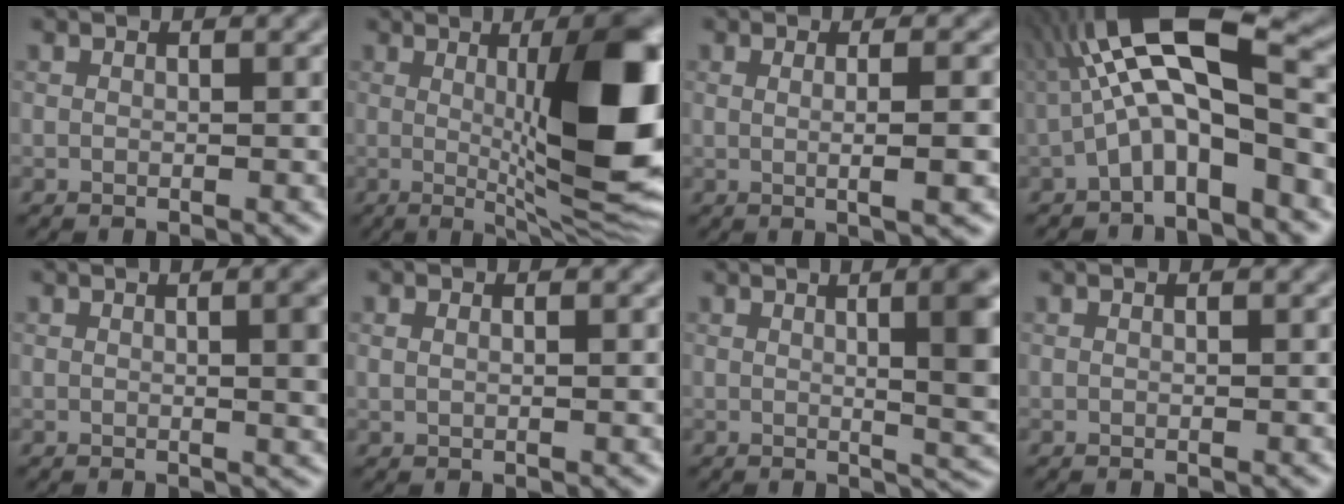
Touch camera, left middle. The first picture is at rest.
{"total": 11.3, "force": [0.1, 2.1, 11.1], "torque": [-0.155, -0.001, 0.019]}
{"total": 3.5, "force": [-0.5, 0.6, 3.4], "torque": [-0.048, 0.005, 0.002]}
{"total": 8.5, "force": [-0.9, 2.6, 8.1], "torque": [-0.155, 0.034, -0.015]}
{"total": 5.6, "force": [0.9, 2.1, 5.1], "torque": [-0.026, 0.019, 0.014]}
{"total": 0.7, "force": [0.1, 0.4, 0.6], "torque": [-0.006, -0.002, 0.006]}
{"total": 8.0, "force": [1.5, 2.3, 7.5], "torque": [-0.064, 0.017, 0.024]}
{"total": 0.0}